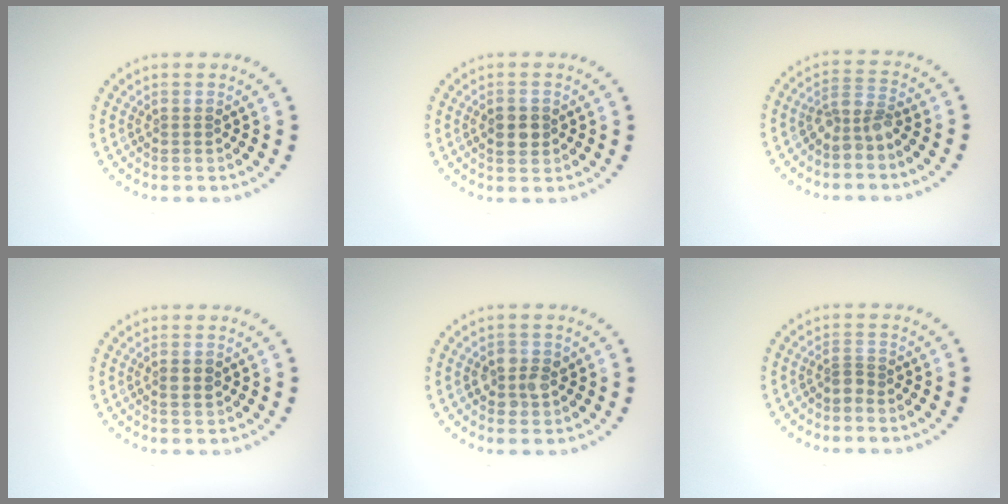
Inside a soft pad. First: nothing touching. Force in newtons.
{"total": 2.7, "press": 2.7, "slide": 0.0}
{"total": 2.4, "press": 2.0, "slide": 1.4}
{"total": 1.2, "press": 1.2, "slide": 0.3}
{"total": 2.3, "press": 2.3, "slide": 0.5}
{"total": 0.9, "press": 0.6, "slide": 0.6}